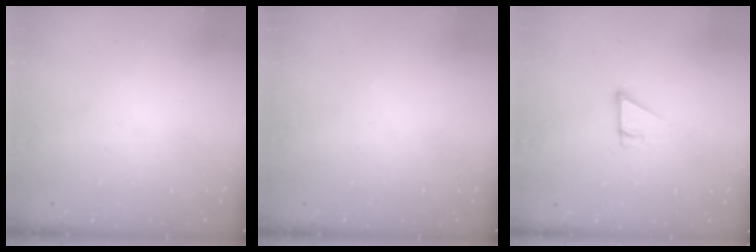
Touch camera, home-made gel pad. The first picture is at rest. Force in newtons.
{"total": 0.0}
{"total": 3.1, "press": 3.1, "slide": 0.2}